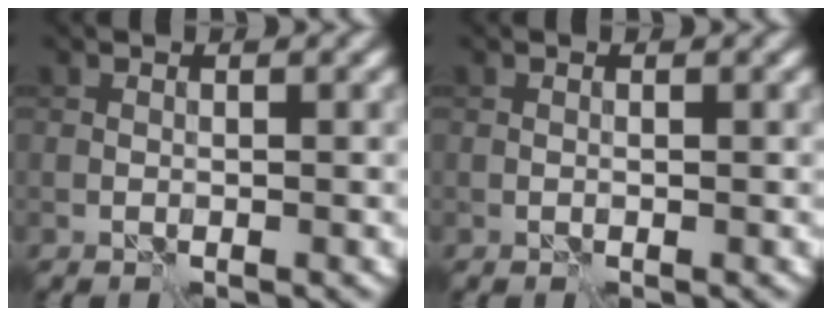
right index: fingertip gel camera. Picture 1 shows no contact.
{"total": 0.0}